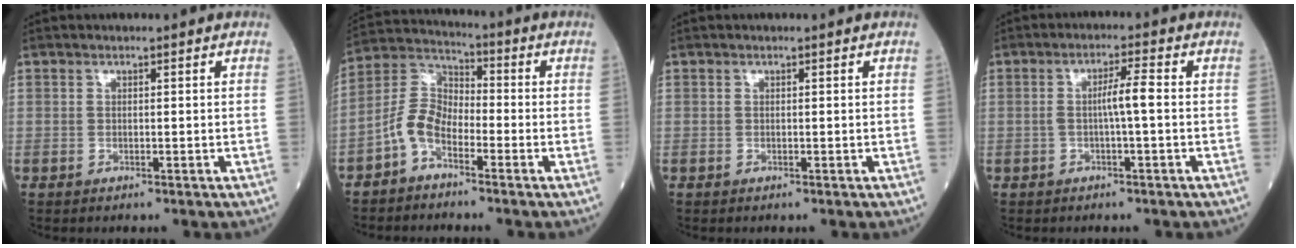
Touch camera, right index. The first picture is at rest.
{"total": 6.5, "force": [-3.6, 3.6, 4.1], "torque": [-0.094, 0.018, -0.084]}
{"total": 0.0}
{"total": 3.8, "force": [-0.2, -0.1, 3.7], "torque": [-0.068, 0.005, -0.004]}